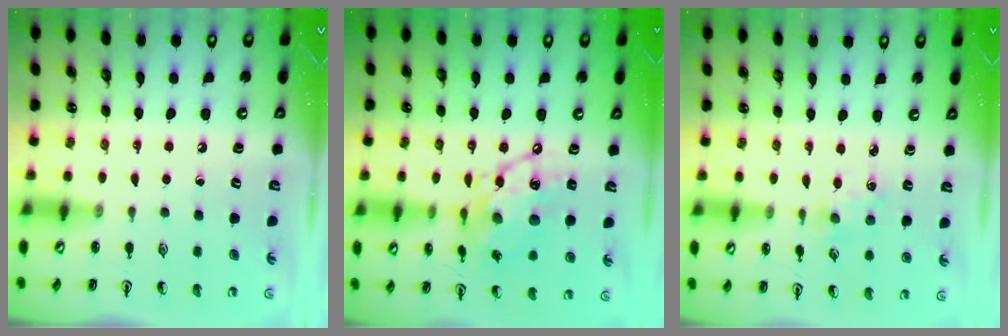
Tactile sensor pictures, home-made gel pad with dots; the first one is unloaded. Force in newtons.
{"total": 14.7, "press": 14.6, "slide": 1.3}
{"total": 0.9, "press": 0.9, "slide": 0.2}